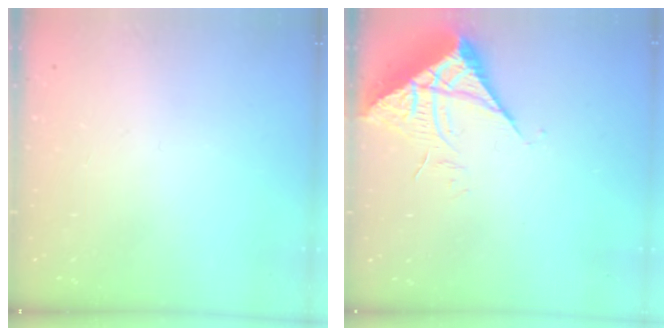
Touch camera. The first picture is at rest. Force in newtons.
{"total": 8.0, "press": 8.0, "slide": 0.8}